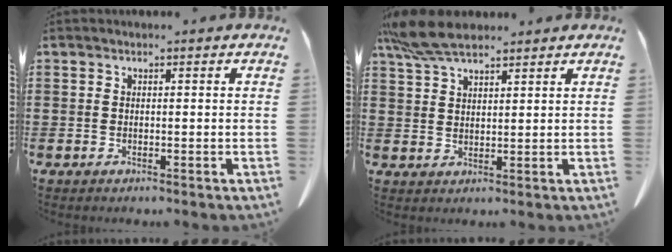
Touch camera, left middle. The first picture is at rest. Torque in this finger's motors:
{"motor_torque": [1.66, 0.48, 0.45, 0.16]}